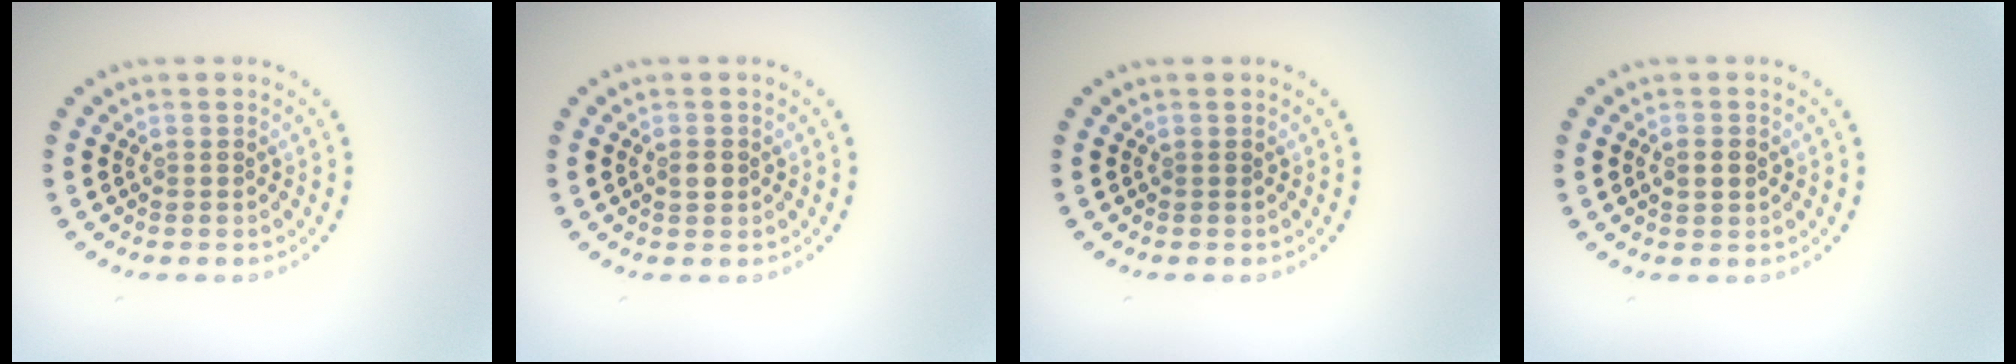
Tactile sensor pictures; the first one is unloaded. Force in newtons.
{"total": 1.4, "press": 1.4, "slide": 0.2}
{"total": 0.0}
{"total": 1.4, "press": 1.4, "slide": 0.0}